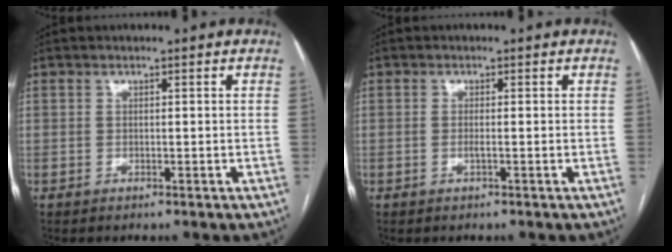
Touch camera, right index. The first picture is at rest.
{"total": 0.9, "force": [-0.2, 0.0, 0.9], "torque": [-0.018, -0.001, -0.004]}